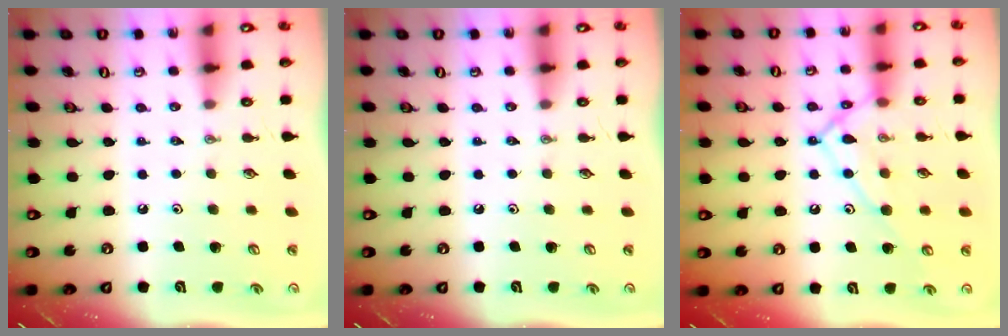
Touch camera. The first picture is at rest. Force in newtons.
{"total": 0.0}
{"total": 12.1, "press": 12.1, "slide": 0.9}